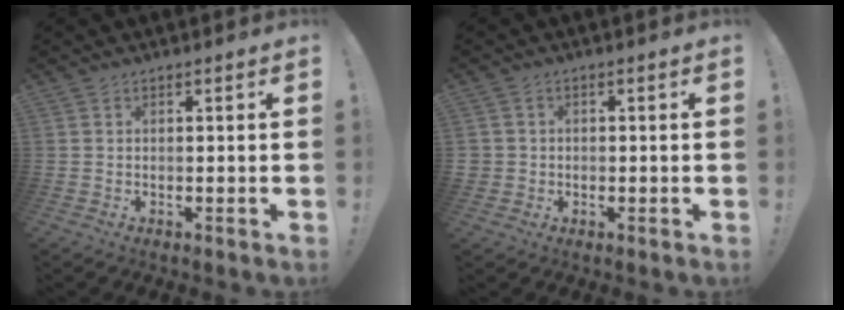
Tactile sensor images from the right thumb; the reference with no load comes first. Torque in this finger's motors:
{"motor_torque": [0.46, 0.81, 0.46, -0.51, 0.02]}